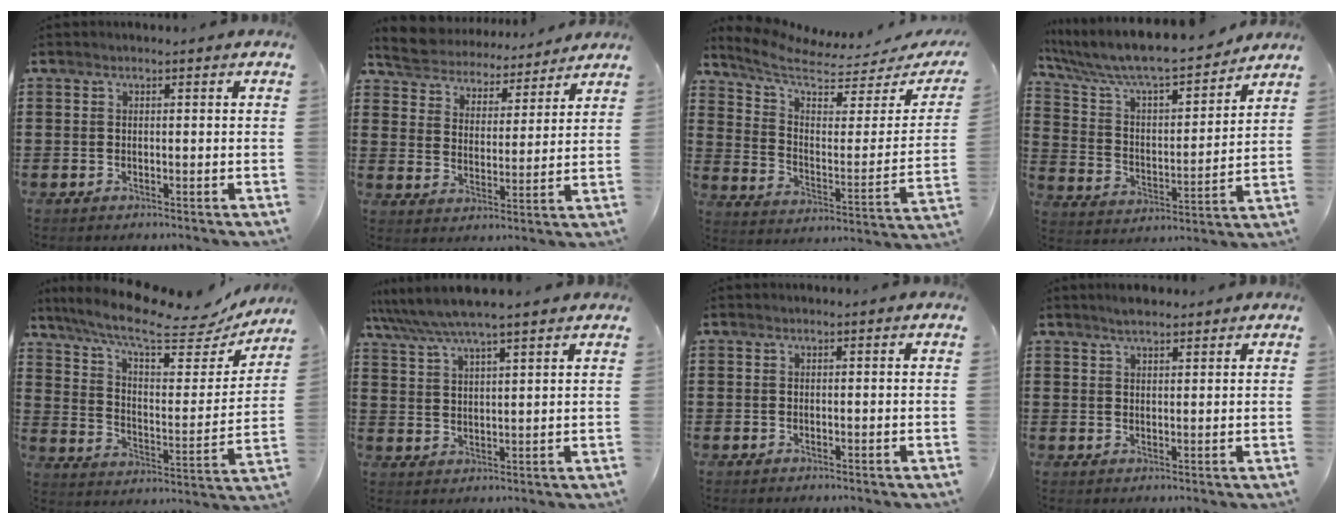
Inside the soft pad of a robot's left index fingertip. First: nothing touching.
{"total": 5.5, "force": [5.5, 0.1, -0.3], "torque": [-0.025, -0.042, 0.093]}
{"total": 6.7, "force": [5.8, 1.2, 3.2], "torque": [-0.092, -0.045, 0.099]}
{"total": 8.1, "force": [7.5, 0.7, 3.1], "torque": [-0.094, -0.057, 0.123]}
{"total": 11.6, "force": [9.3, 1.8, 6.7], "torque": [-0.147, -0.055, 0.153]}
{"total": 6.1, "force": [5.3, 0.5, 2.9], "torque": [-0.072, -0.018, 0.093]}
{"total": 0.0}
{"total": 3.0, "force": [2.6, 0.8, 1.3], "torque": [-0.031, 0.004, 0.048]}